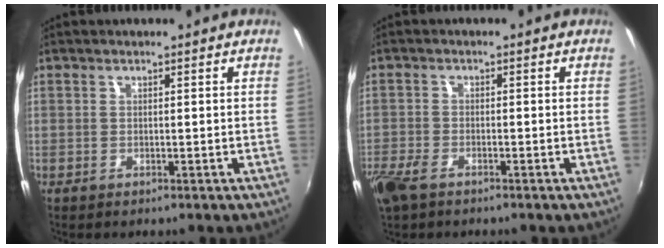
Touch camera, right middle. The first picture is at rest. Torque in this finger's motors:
{"motor_torque": [0.52, -0.51, 0.18, 0.10]}